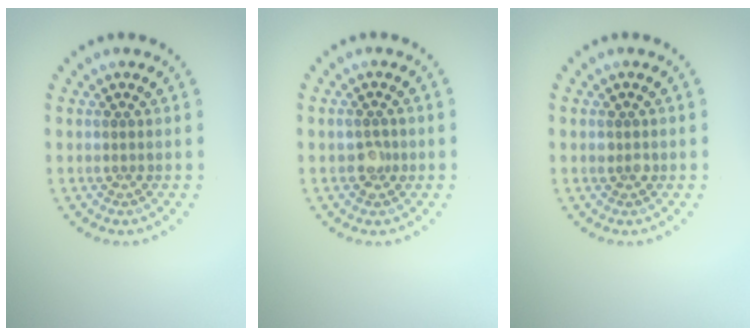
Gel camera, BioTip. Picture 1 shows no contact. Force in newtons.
{"total": 1.4, "press": 1.4, "slide": 0.2}
{"total": 1.1, "press": 1.0, "slide": 0.4}